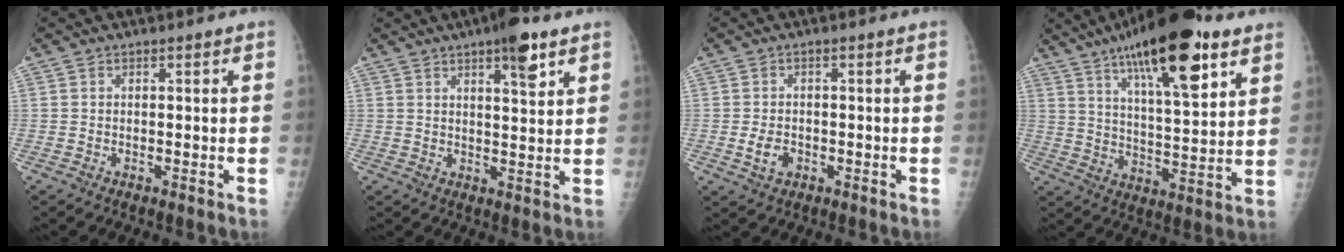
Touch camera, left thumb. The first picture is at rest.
{"total": 7.2, "force": [4.3, 1.8, 5.6], "torque": [-0.072, -0.020, 0.060]}
{"total": 3.5, "force": [-1.0, 2.5, 2.2], "torque": [-0.034, 0.002, -0.013]}
{"total": 21.3, "force": [11.9, 6.3, 16.5], "torque": [-0.243, -0.038, 0.192]}